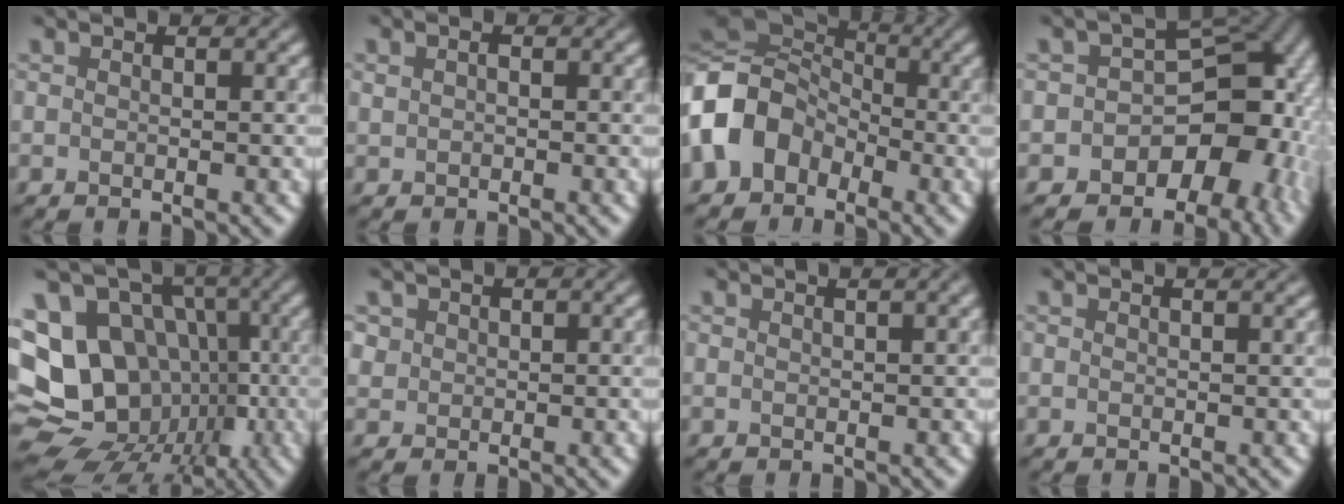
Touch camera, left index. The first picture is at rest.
{"total": 0.8, "force": [-0.1, 0.7, 0.3], "torque": [-0.008, 0.001, -0.004]}
{"total": 10.1, "force": [-2.8, 8.2, 5.1], "torque": [-0.113, -0.010, -0.080]}
{"total": 10.5, "force": [-4.2, 7.1, 6.5], "torque": [-0.044, 0.002, -0.072]}
{"total": 16.9, "force": [-1.4, 14.6, 8.4], "torque": [-0.185, 0.016, -0.023]}
{"total": 1.0, "force": [0.3, 1.0, 0.0], "torque": [0.004, -0.003, 0.009]}
{"total": 1.4, "force": [0.7, 0.2, 1.1], "torque": [-0.010, 0.003, 0.007]}
{"total": 0.6, "force": [0.5, 0.0, 0.3], "torque": [-0.004, 0.002, 0.004]}